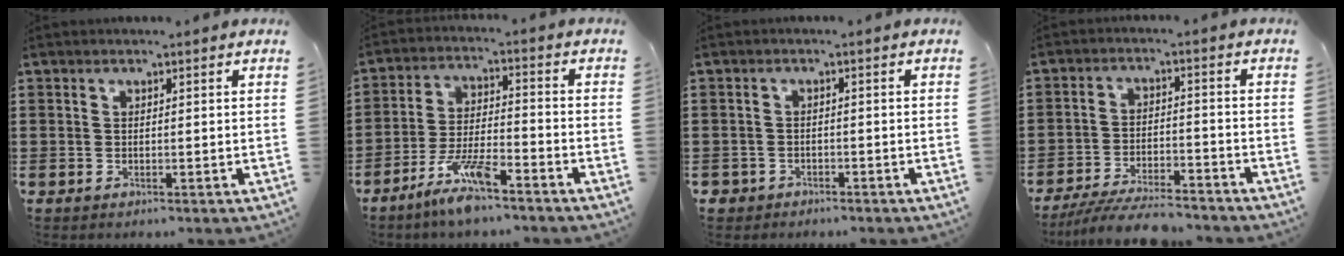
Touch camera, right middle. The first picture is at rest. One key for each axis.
{"total": 8.0, "fx": -6.0, "fy": 1.2, "fz": 5.2, "tx": -0.115, "ty": -0.007, "tz": -0.115}
{"total": 1.8, "fx": -1.5, "fy": 0.9, "fz": -0.2, "tx": -0.002, "ty": 0.002, "tz": -0.037}
{"total": 6.9, "fx": -6.5, "fy": 0.8, "fz": 2.2, "tx": -0.040, "ty": 0.004, "tz": -0.124}